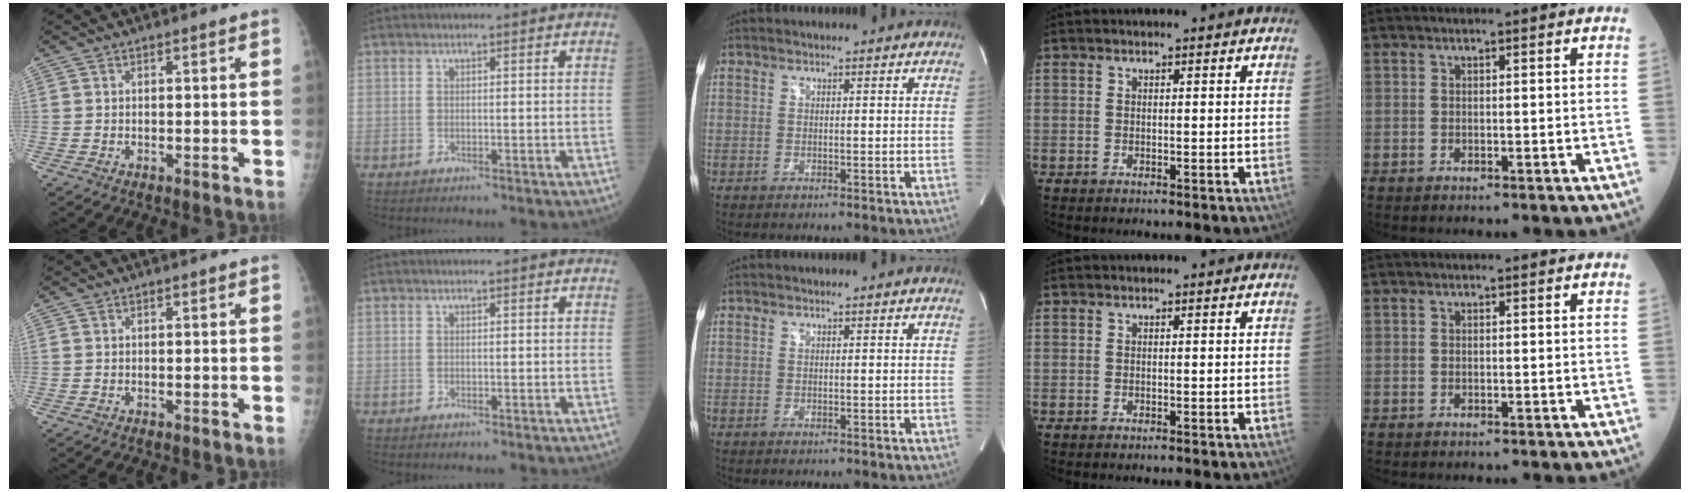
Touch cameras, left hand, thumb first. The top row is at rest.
{}